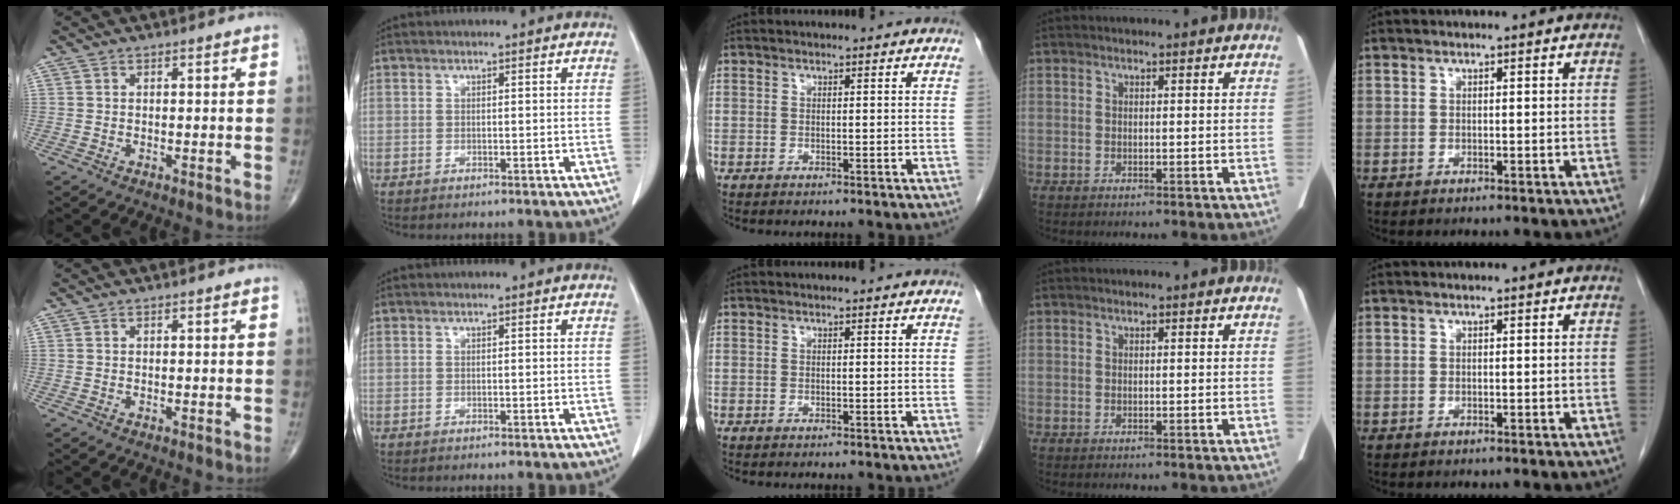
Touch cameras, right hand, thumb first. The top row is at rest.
{}